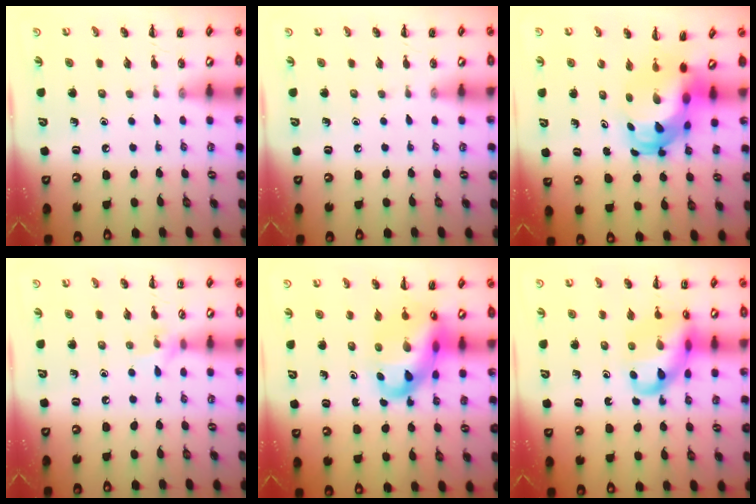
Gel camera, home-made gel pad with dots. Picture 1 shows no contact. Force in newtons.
{"total": 0.0}
{"total": 7.1, "press": 6.8, "slide": 2.2}
{"total": 6.4, "press": 6.2, "slide": 1.5}
{"total": 15.6, "press": 15.0, "slide": 4.0}
{"total": 15.2, "press": 15.0, "slide": 2.6}